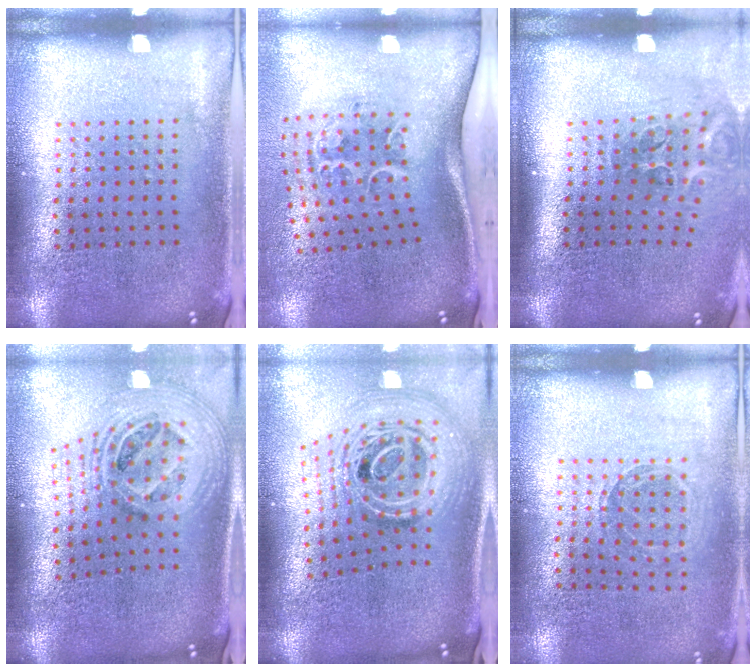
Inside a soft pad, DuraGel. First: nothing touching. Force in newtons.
{"total": 2.2, "press": 1.4, "slide": 1.7}
{"total": 2.1, "press": 1.2, "slide": 1.7}
{"total": 2.6, "press": 1.9, "slide": 1.9}
{"total": 3.0, "press": 2.0, "slide": 2.2}
{"total": 0.8, "press": 0.8, "slide": 0.1}